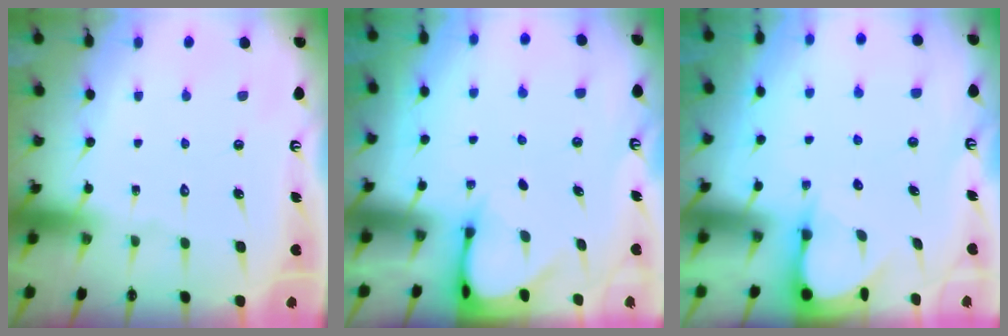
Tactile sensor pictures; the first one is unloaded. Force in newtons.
{"total": 3.4, "press": 3.4, "slide": 0.3}
{"total": 3.6, "press": 3.6, "slide": 0.3}